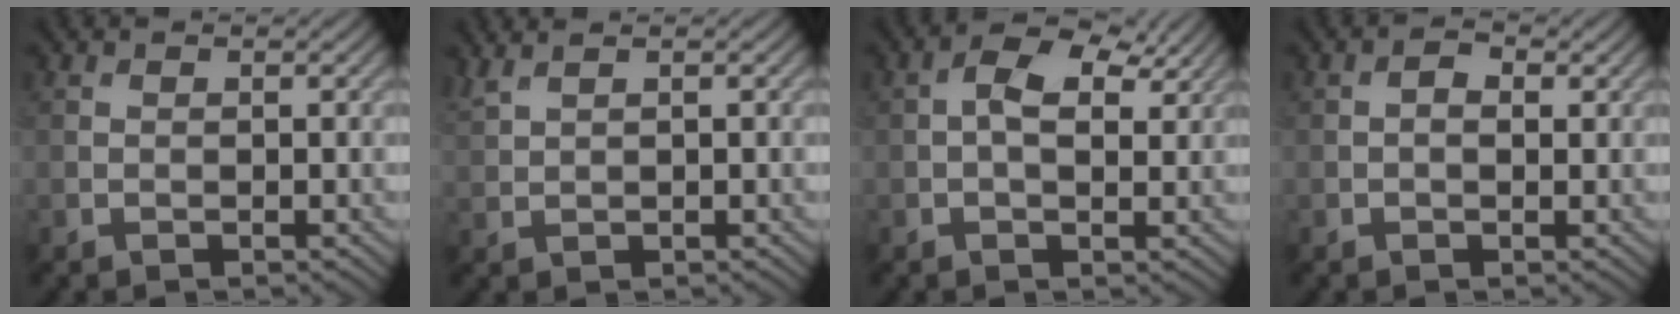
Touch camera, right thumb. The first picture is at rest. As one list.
[{"total": 2.2, "force": [1.8, 0.3, 1.2], "torque": [-0.035, 0.009, 0.040]}, {"total": 5.7, "force": [1.5, 3.1, 4.4], "torque": [-0.082, -0.001, 0.021]}, {"total": 1.7, "force": [0.1, 1.1, 1.3], "torque": [-0.023, 0.001, -0.003]}]